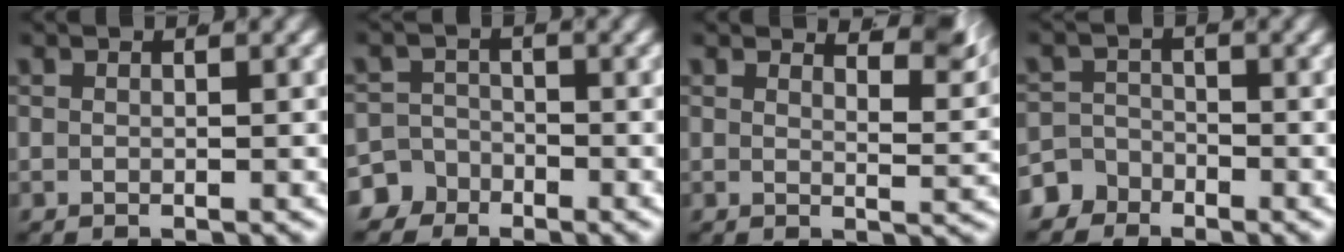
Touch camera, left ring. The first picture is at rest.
{"total": 4.7, "force": [-3.2, 3.4, 0.6], "torque": [-0.012, -0.021, -0.054]}
{"total": 4.7, "force": [3.5, 0.6, 2.9], "torque": [-0.028, -0.011, 0.057]}
{"total": 4.0, "force": [-3.0, 2.6, 0.6], "torque": [-0.011, -0.018, -0.048]}